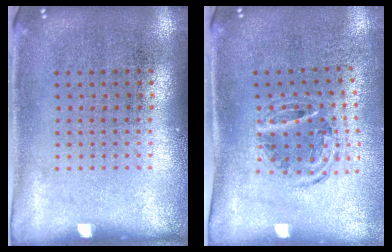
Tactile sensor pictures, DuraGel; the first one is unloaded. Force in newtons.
{"total": 0.9, "press": 0.9, "slide": 0.2}